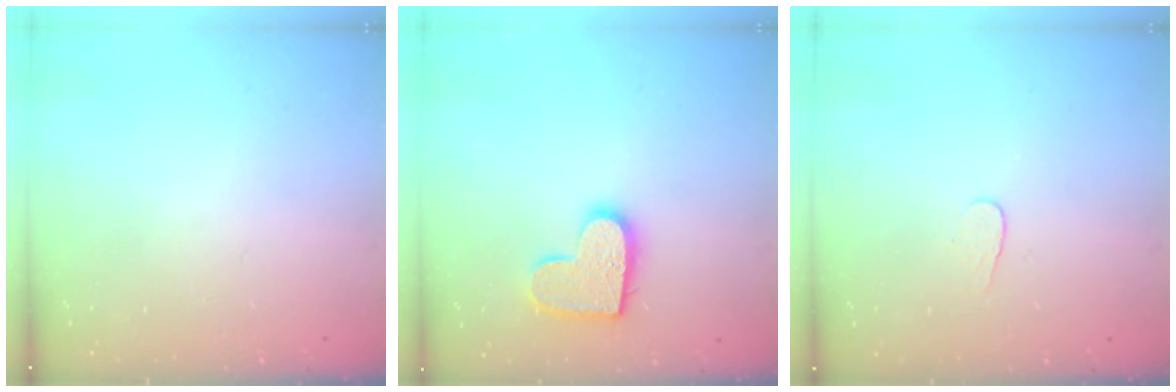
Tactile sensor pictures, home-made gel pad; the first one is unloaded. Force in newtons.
{"total": 12.7, "press": 12.7, "slide": 0.7}
{"total": 3.9, "press": 3.9, "slide": 0.4}